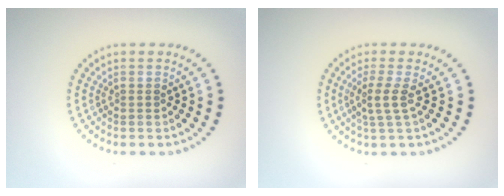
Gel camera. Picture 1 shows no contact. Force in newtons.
{"total": 2.1, "press": 1.7, "slide": 1.2}